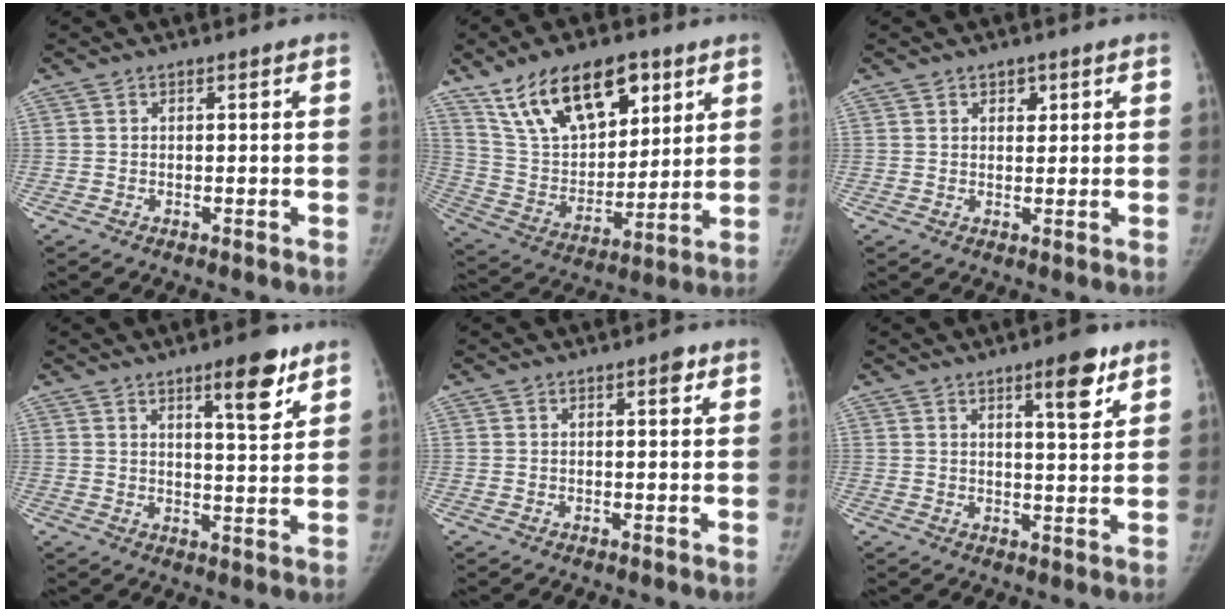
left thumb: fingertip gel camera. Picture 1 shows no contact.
{"total": 20.9, "force": [12.1, 10.8, 13.1], "torque": [-0.183, -0.037, 0.227]}
{"total": 2.3, "force": [1.2, 1.6, 1.0], "torque": [0.000, -0.006, 0.018]}
{"total": 8.2, "force": [5.1, 2.0, 6.1], "torque": [-0.076, -0.033, 0.074]}
{"total": 1.5, "force": [0.7, 0.6, 1.2], "torque": [-0.011, 0.000, 0.007]}
{"total": 6.1, "force": [3.5, 1.8, 4.6], "torque": [-0.052, -0.019, 0.046]}